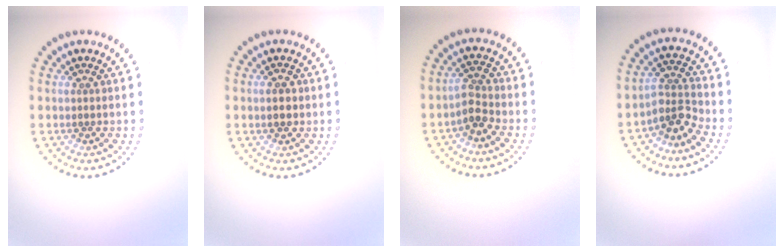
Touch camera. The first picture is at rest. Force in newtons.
{"total": 2.2, "press": 2.2, "slide": 0.1}
{"total": 2.4, "press": 2.1, "slide": 1.0}
{"total": 3.1, "press": 2.2, "slide": 2.1}